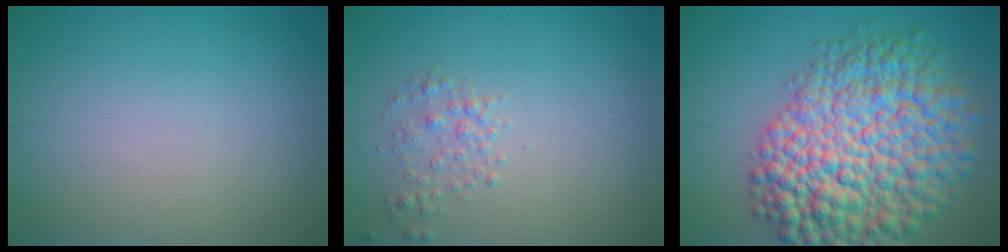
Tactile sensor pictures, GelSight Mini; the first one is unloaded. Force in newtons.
{"total": 1.6, "press": 1.6, "slide": 0.1}
{"total": 12.9, "press": 12.9, "slide": 0.4}